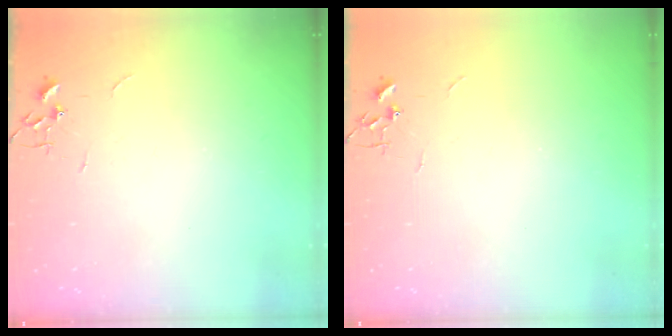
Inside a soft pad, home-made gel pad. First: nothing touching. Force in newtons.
{"total": 0.0}